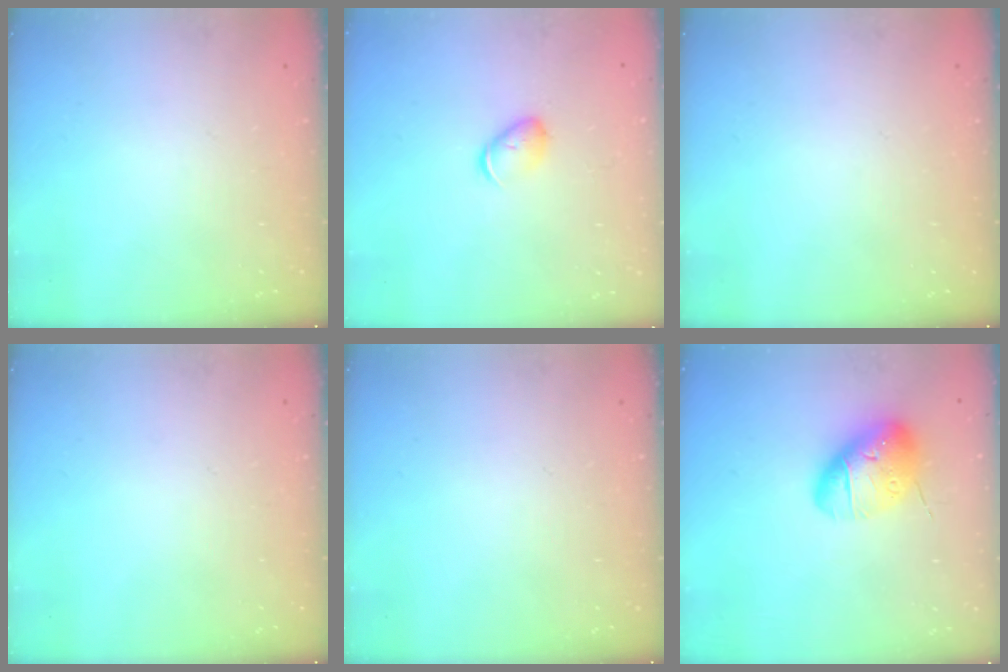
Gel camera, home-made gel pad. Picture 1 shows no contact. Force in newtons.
{"total": 5.4, "press": 5.3, "slide": 0.8}
{"total": 0.0}
{"total": 0.0}
{"total": 0.0}
{"total": 14.1, "press": 13.9, "slide": 2.6}